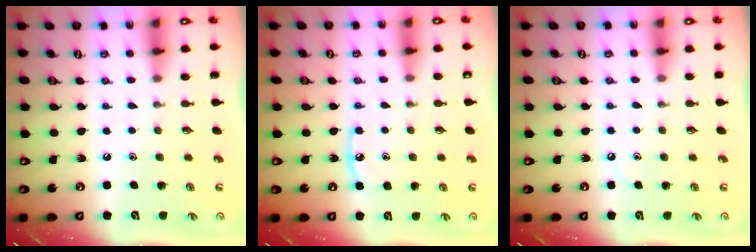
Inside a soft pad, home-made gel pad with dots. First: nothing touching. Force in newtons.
{"total": 6.2, "press": 6.2, "slide": 0.6}
{"total": 2.7, "press": 2.7, "slide": 0.4}